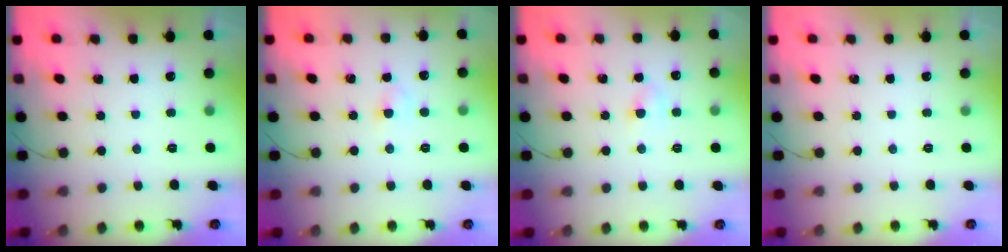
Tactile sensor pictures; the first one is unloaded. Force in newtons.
{"total": 2.9, "press": 2.7, "slide": 0.9}
{"total": 3.8, "press": 3.6, "slide": 1.2}
{"total": 0.0}